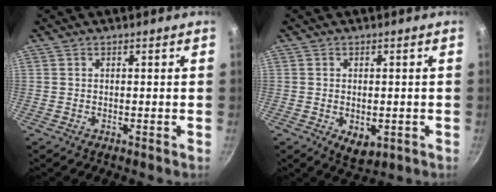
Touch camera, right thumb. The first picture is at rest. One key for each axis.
{"total": 4.9, "fx": -1.1, "fy": 3.1, "fz": 3.6, "tx": -0.046, "ty": -0.007, "tz": -0.007}